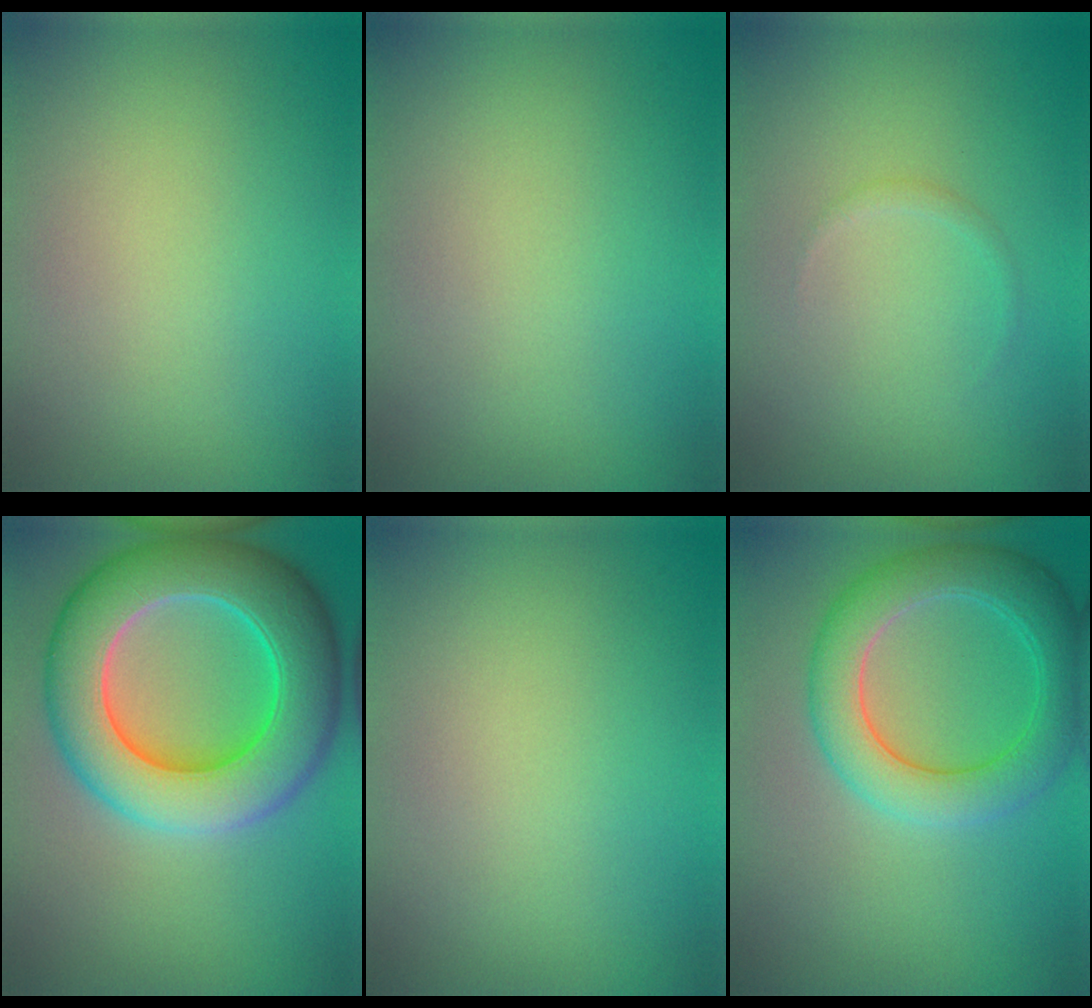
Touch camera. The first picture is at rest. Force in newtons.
{"total": 0.0}
{"total": 0.6, "press": 0.6, "slide": 0.0}
{"total": 10.8, "press": 10.8, "slide": 0.4}
{"total": 0.0}
{"total": 5.8, "press": 5.8, "slide": 0.2}